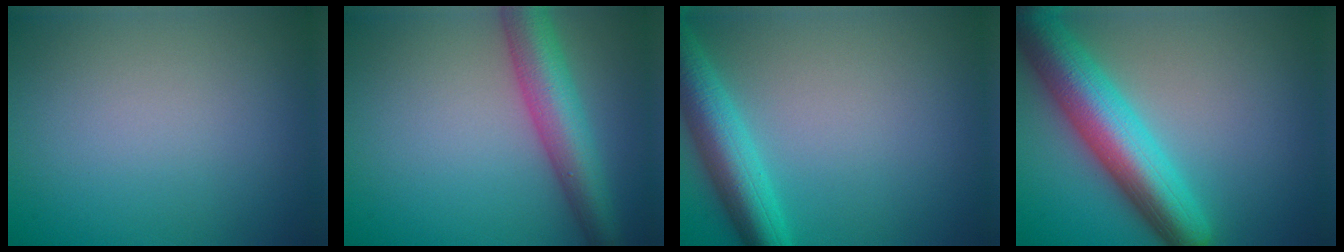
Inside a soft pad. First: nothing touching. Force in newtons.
{"total": 6.5, "press": 6.5, "slide": 0.2}
{"total": 5.5, "press": 5.5, "slide": 0.2}
{"total": 9.0, "press": 9.0, "slide": 0.3}